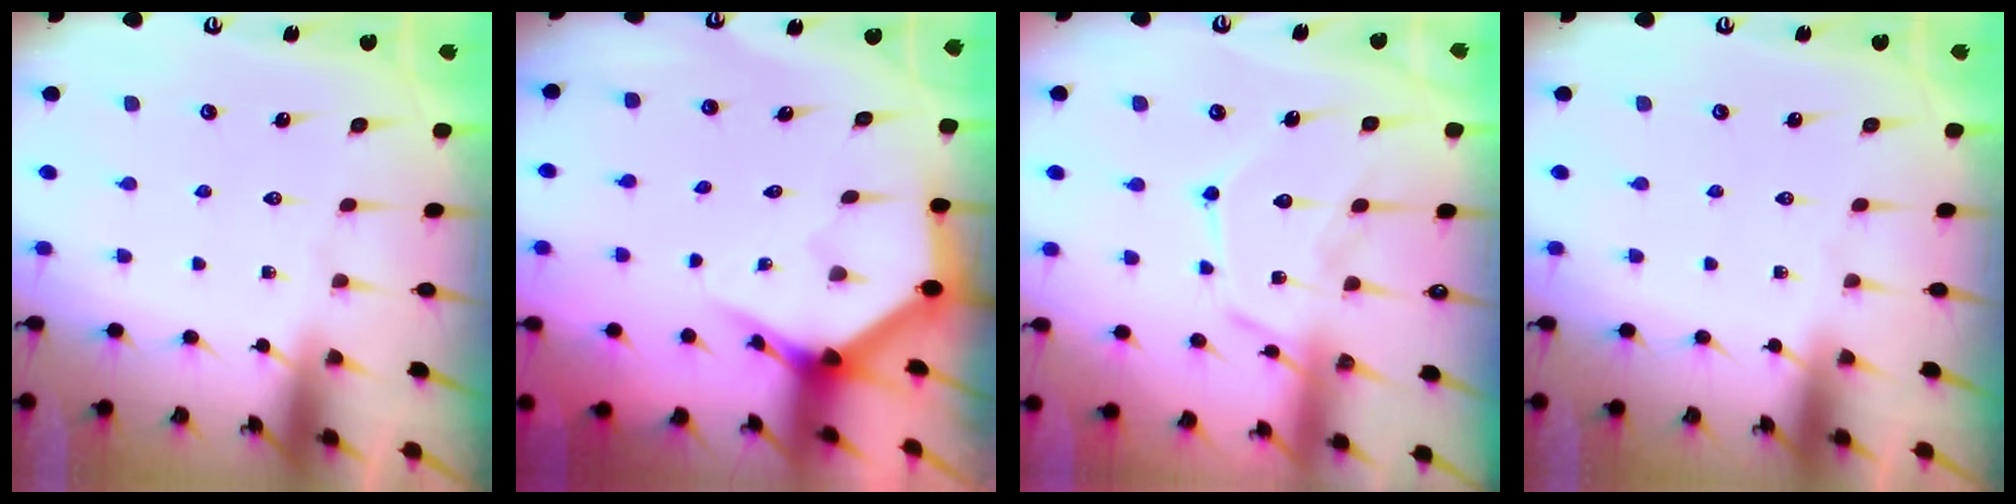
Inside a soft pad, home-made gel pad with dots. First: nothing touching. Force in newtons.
{"total": 3.8, "press": 3.8, "slide": 0.3}
{"total": 14.3, "press": 14.2, "slide": 1.2}
{"total": 0.0}